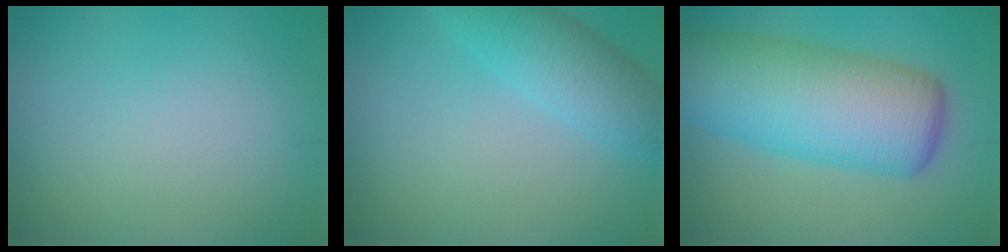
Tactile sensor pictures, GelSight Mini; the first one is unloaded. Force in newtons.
{"total": 4.4, "press": 4.4, "slide": 0.2}
{"total": 10.3, "press": 10.3, "slide": 0.4}